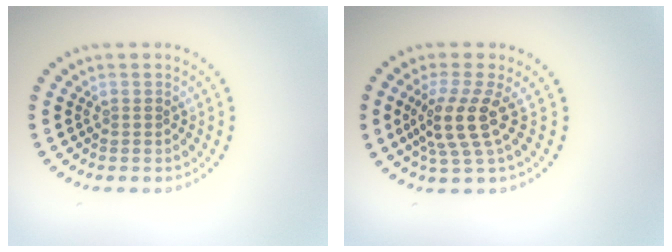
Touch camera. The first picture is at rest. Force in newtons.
{"total": 3.9, "press": 2.9, "slide": 2.7}